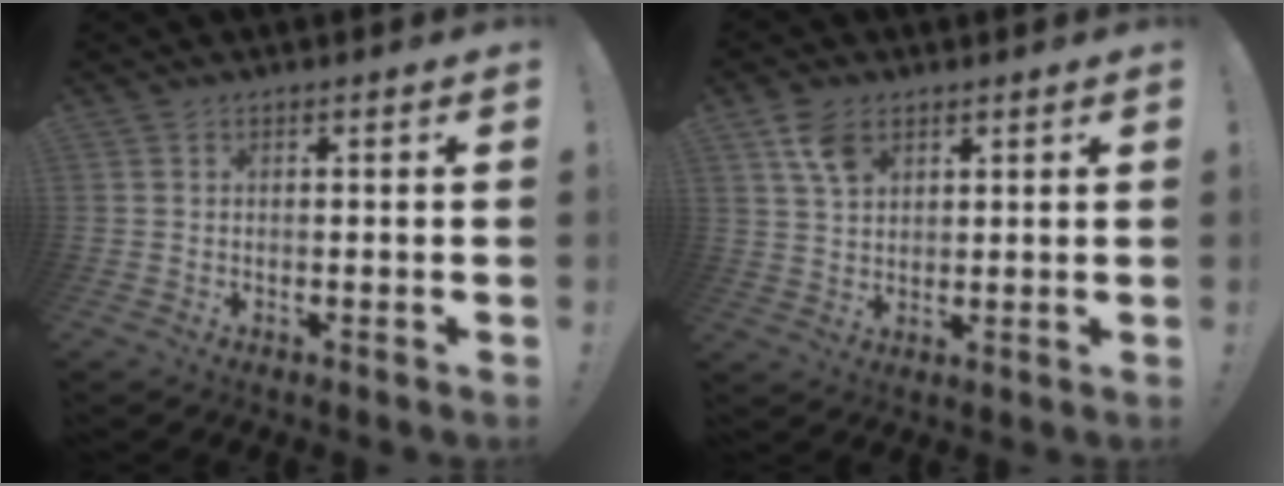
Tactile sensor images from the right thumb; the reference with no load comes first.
{"total": 7.4, "force": [4.1, 4.6, 4.1], "torque": [-0.068, -0.012, 0.079]}